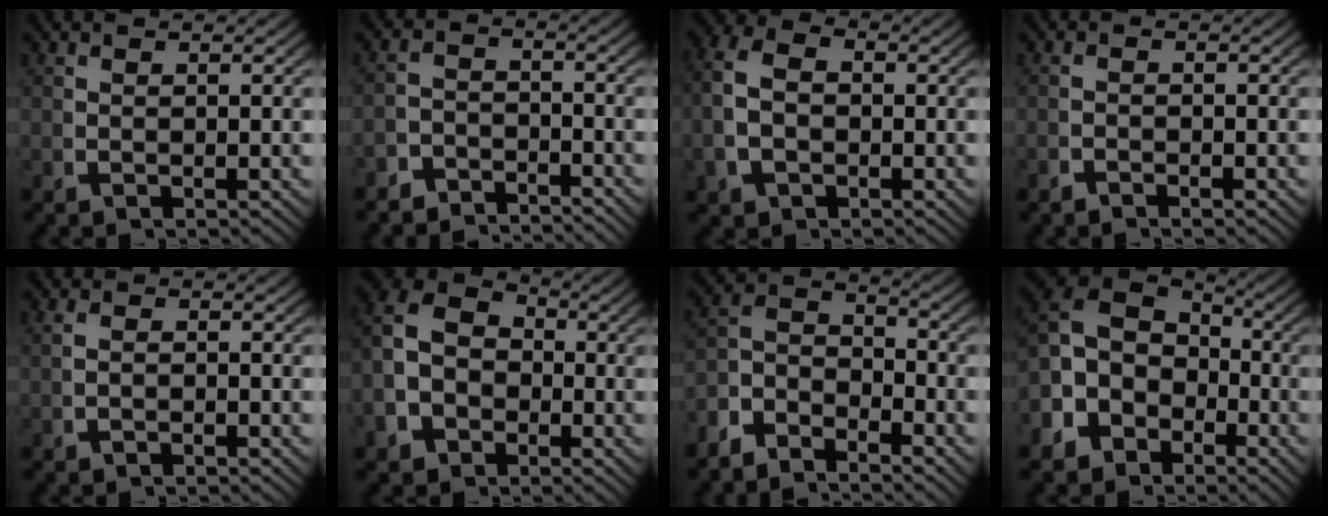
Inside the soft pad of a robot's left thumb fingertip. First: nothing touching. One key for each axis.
{"total": 4.0, "fx": -3.9, "fy": 0.9, "fz": 0.1, "tx": 0.009, "ty": -0.013, "tz": -0.069}
{"total": 5.0, "fx": -0.2, "fy": 3.8, "fz": 3.3, "tx": -0.079, "ty": -0.004, "tz": 0.000}
{"total": 0.8, "fx": -0.8, "fy": 0.1, "fz": 0.1, "tx": 0.005, "ty": 0.000, "tz": -0.020}
{"total": 0.7, "fx": -0.4, "fy": 0.4, "fz": 0.4, "tx": -0.011, "ty": 0.006, "tz": -0.009}
{"total": 9.4, "fx": 0.4, "fy": 8.0, "fz": 4.9, "tx": -0.104, "ty": -0.007, "tz": 0.002}
{"total": 5.3, "fx": -1.3, "fy": 3.9, "fz": 3.4, "tx": -0.053, "ty": -0.006, "tz": -0.037}
{"total": 8.8, "fx": 1.0, "fy": 6.9, "fz": 5.4, "tx": -0.119, "ty": -0.007, "tz": 0.018}